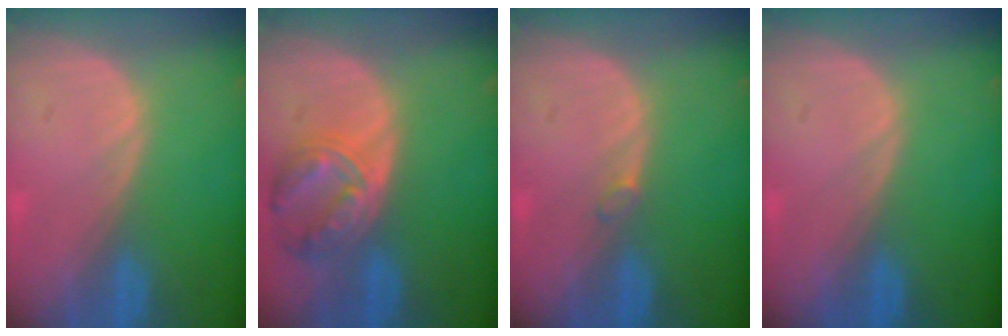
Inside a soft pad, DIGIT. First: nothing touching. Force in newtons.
{"total": 8.1, "press": 7.0, "slide": 4.0}
{"total": 0.9, "press": 0.8, "slide": 0.2}
{"total": 0.0}